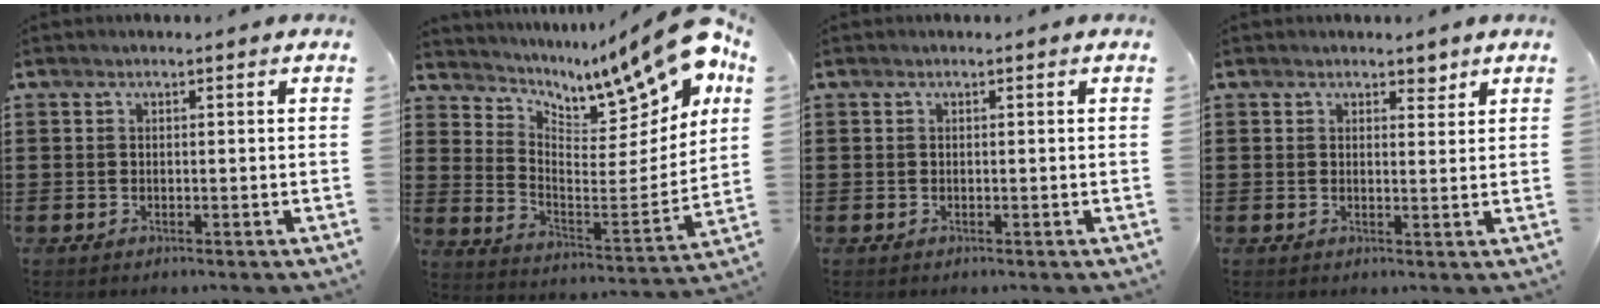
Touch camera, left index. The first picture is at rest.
{"total": 12.3, "force": [10.1, 3.2, 6.3], "torque": [-0.098, -0.094, 0.161]}
{"total": 0.0}
{"total": 2.5, "force": [2.0, 1.1, 1.0], "torque": [-0.008, 0.000, 0.033]}